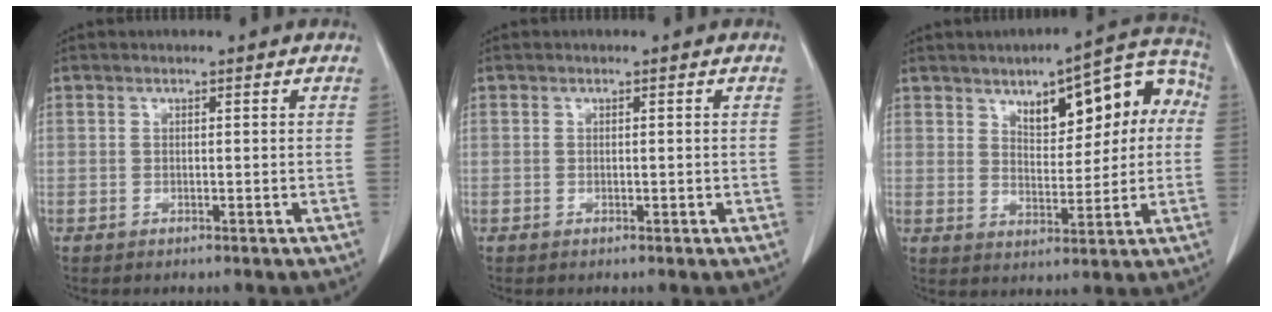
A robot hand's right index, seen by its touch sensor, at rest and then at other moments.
{"total": 0.6, "force": [-0.1, 0.4, 0.5], "torque": [-0.007, 0.001, 0.001]}
{"total": 13.4, "force": [3.8, 5.6, 11.6], "torque": [-0.139, 0.040, 0.055]}